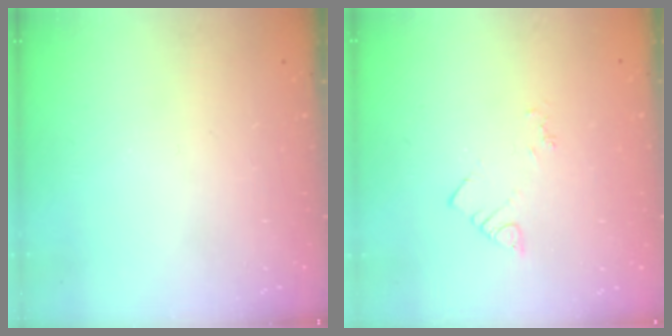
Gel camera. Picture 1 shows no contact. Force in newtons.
{"total": 2.9, "press": 2.8, "slide": 0.4}